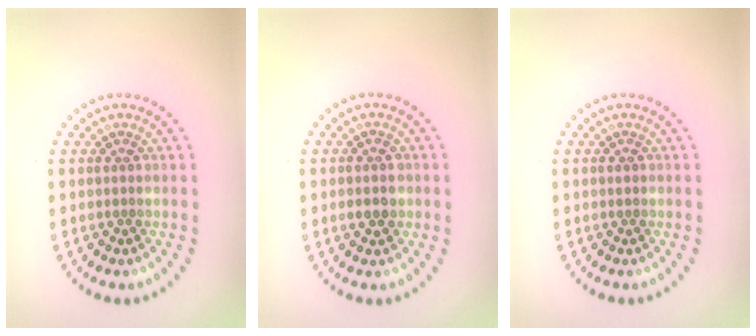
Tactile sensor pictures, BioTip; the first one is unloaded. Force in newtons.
{"total": 2.0, "press": 2.0, "slide": 0.2}
{"total": 0.8, "press": 0.8, "slide": 0.1}